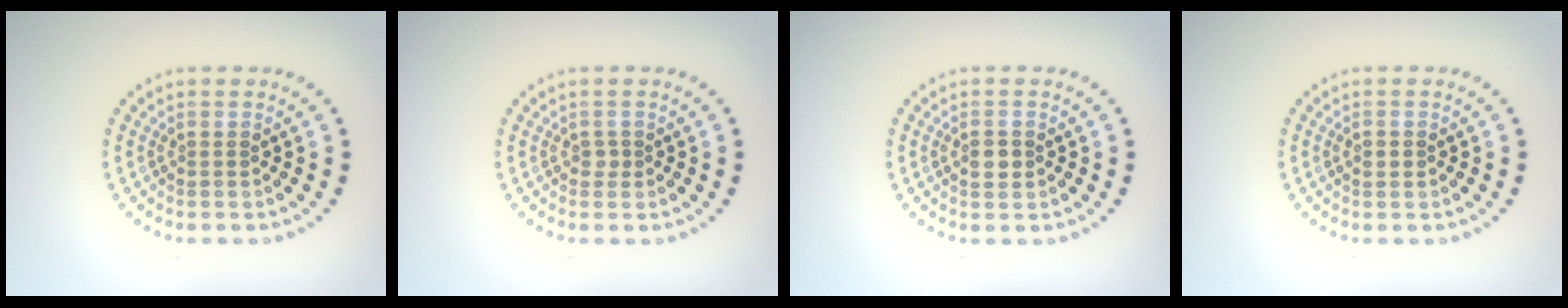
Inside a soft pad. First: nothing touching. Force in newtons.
{"total": 0.7, "press": 0.6, "slide": 0.4}
{"total": 1.5, "press": 1.5, "slide": 0.3}
{"total": 1.0, "press": 1.0, "slide": 0.1}